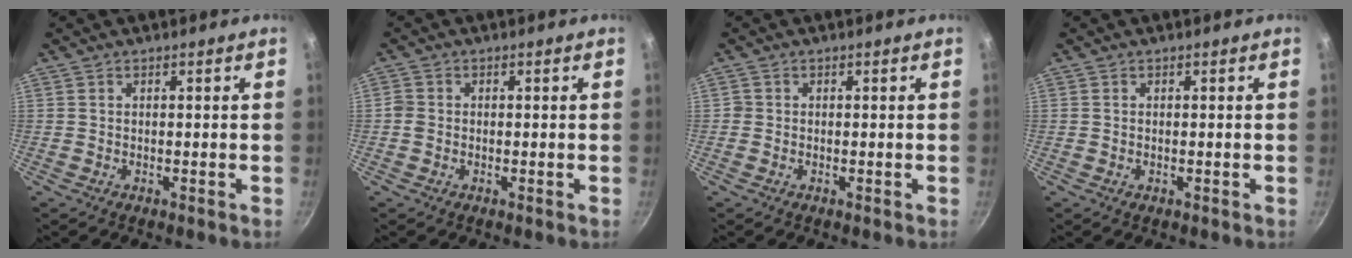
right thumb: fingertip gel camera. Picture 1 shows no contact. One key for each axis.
{"total": 1.7, "fx": -0.4, "fy": 1.5, "fz": 0.7, "tx": -0.012, "ty": 0.007, "tz": -0.011}
{"total": 0.7, "fx": -0.2, "fy": 0.7, "fz": 0.1, "tx": -0.001, "ty": 0.001, "tz": -0.006}
{"total": 0.0}